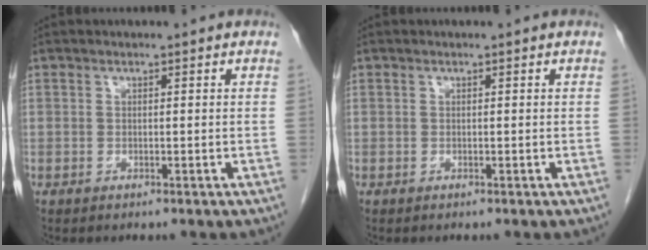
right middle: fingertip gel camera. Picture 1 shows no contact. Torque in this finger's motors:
{"motor_torque": [0.03, 0.24, -0.04, 0.00]}